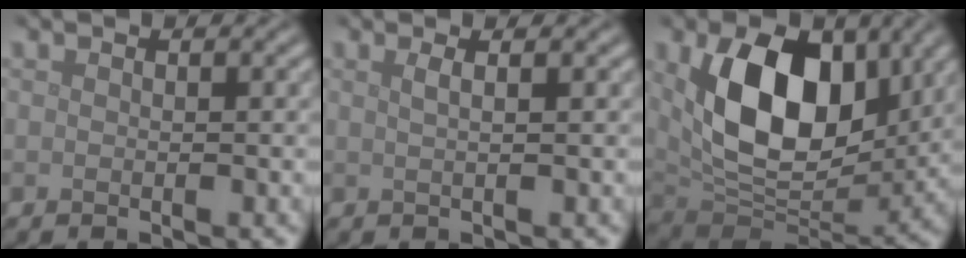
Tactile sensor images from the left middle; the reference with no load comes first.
{"total": 1.7, "force": [0.6, 0.7, 1.4], "torque": [-0.014, 0.002, -0.002]}
{"total": 12.3, "force": [3.2, 7.7, 9.0], "torque": [-0.159, -0.015, 0.062]}